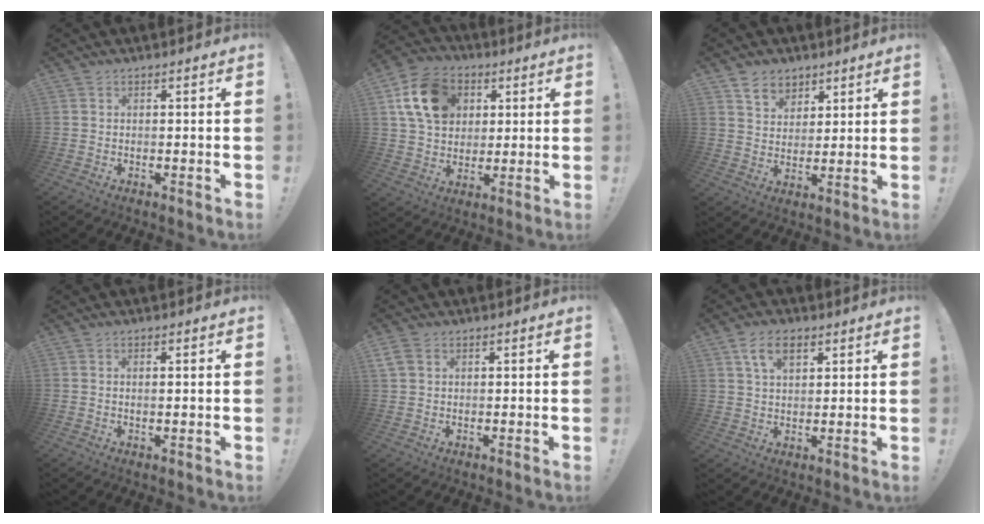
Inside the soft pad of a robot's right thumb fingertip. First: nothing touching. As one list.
[{"total": 16.3, "force": [5.3, 12.6, 9.0], "torque": [-0.145, -0.006, 0.109]}, {"total": 8.0, "force": [5.3, 5.9, 1.4], "torque": [-0.023, -0.036, 0.104]}, {"total": 1.1, "force": [0.4, 0.1, 1.0], "torque": [-0.008, -0.005, 0.004]}, {"total": 3.6, "force": [1.7, 2.4, 2.0], "torque": [-0.039, 0.004, 0.035]}, {"total": 9.6, "force": [6.1, 5.9, 4.5], "torque": [-0.076, -0.022, 0.116]}]